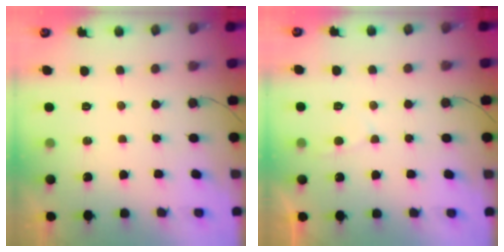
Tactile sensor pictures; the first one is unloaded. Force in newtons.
{"total": 2.8, "press": 2.7, "slide": 0.3}